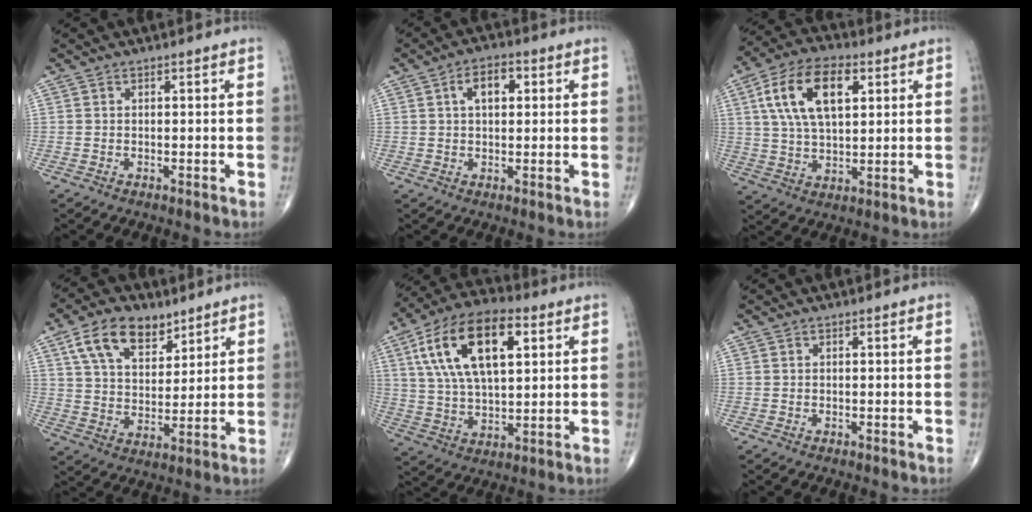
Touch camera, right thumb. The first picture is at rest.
{"total": 5.9, "force": [1.6, 3.3, 4.5], "torque": [-0.064, 0.008, 0.021]}
{"total": 15.0, "force": [4.8, 7.8, 11.8], "torque": [-0.212, 0.004, 0.087]}
{"total": 12.6, "force": [7.3, 7.3, 7.3], "torque": [-0.102, -0.030, 0.135]}
{"total": 19.2, "force": [6.6, 9.2, 15.5], "torque": [-0.273, 0.001, 0.114]}
{"total": 0.0}